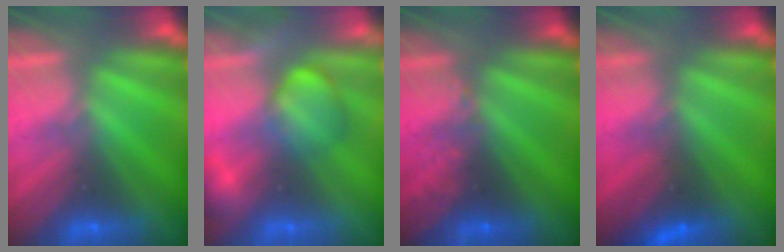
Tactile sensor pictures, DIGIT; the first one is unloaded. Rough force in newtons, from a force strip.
{"total": 2.4}
{"total": 2.9}
{"total": 7.7}